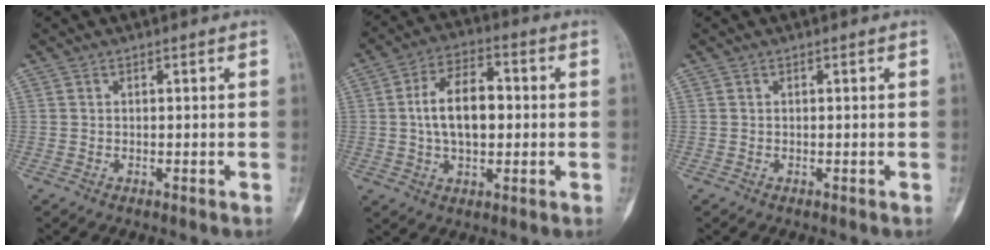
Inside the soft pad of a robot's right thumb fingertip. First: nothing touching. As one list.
[{"total": 11.3, "force": [0.4, 6.5, 9.2], "torque": [-0.147, 0.018, 0.003]}, {"total": 0.0}]